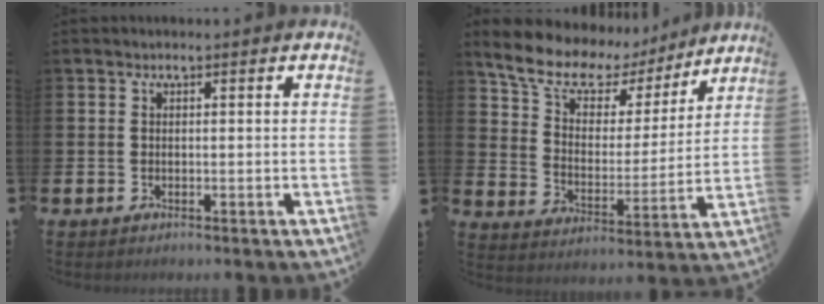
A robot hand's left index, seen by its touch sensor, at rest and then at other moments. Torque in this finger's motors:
{"motor_torque": [1.13, -1.01, 0.65, 0.04]}